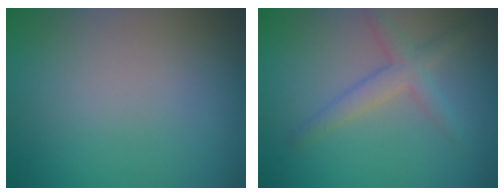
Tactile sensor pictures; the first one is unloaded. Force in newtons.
{"total": 2.2, "press": 2.2, "slide": 0.2}